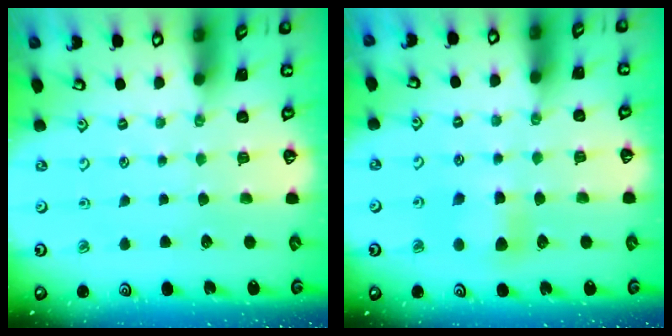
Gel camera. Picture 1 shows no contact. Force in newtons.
{"total": 6.6, "press": 6.5, "slide": 0.8}